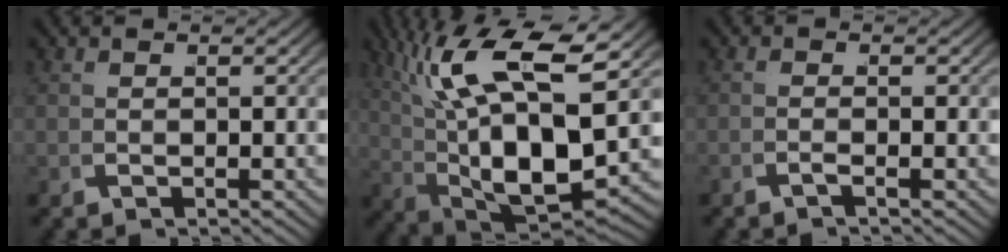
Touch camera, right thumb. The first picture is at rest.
{"total": 16.5, "force": [1.7, 9.3, 13.5], "torque": [-0.253, -0.033, 0.052]}
{"total": 0.8, "force": [-0.6, -0.2, 0.4], "torque": [-0.008, 0.001, -0.015]}